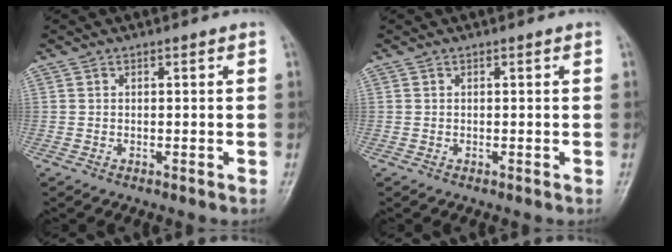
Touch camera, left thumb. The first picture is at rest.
{"total": 0.0}